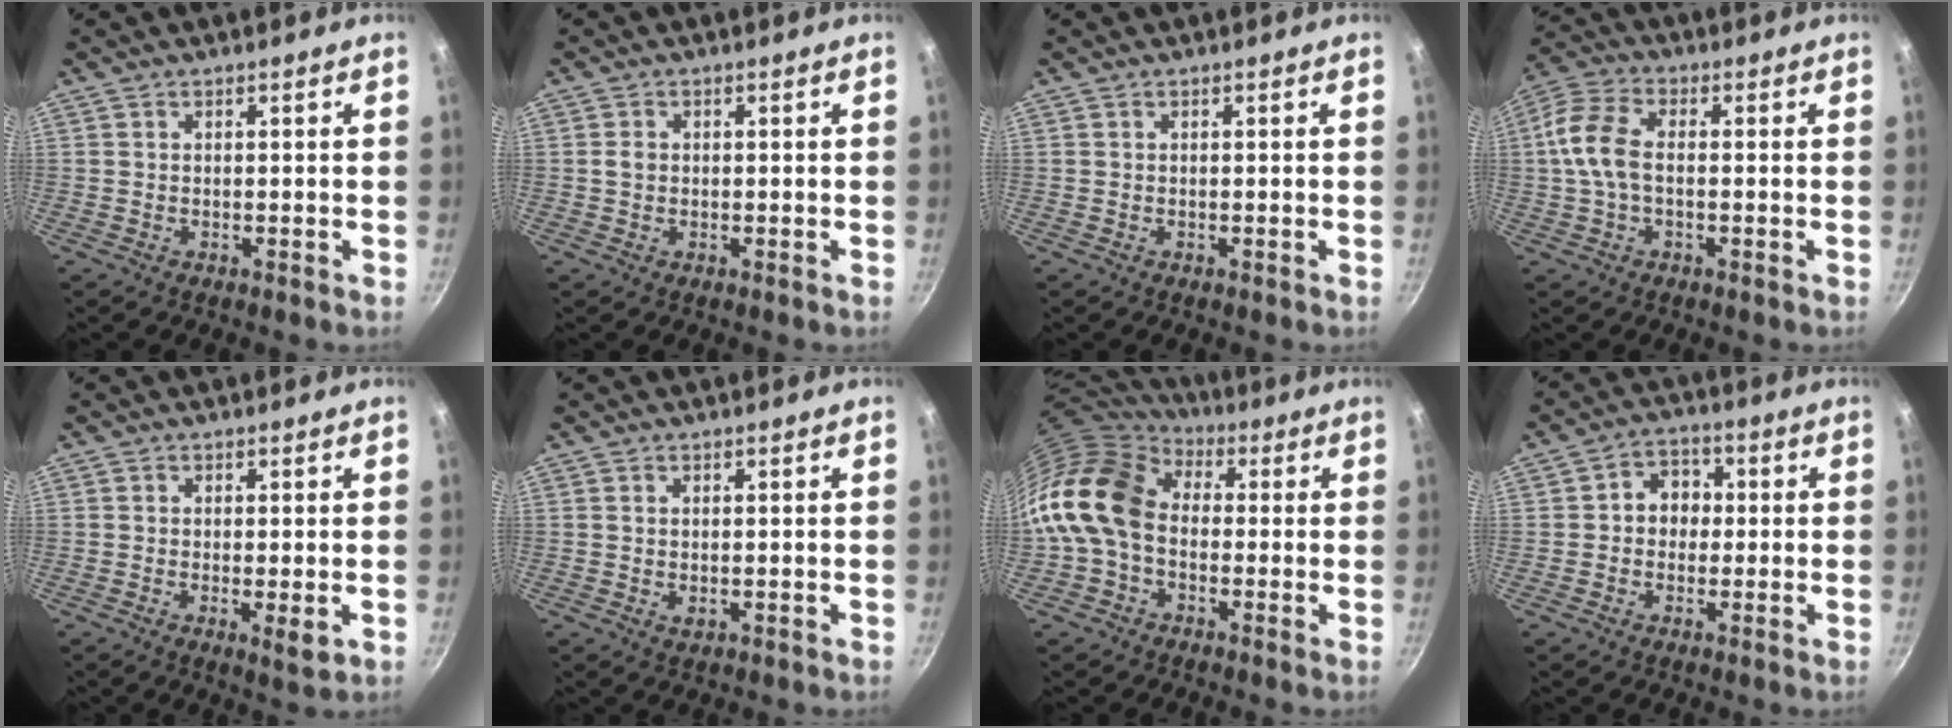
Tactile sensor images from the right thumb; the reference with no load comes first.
{"total": 1.5, "force": [0.0, 1.3, 0.9], "torque": [-0.011, 0.005, -0.001]}
{"total": 0.0}
{"total": 9.0, "force": [0.0, 5.2, 7.4], "torque": [-0.157, 0.026, -0.014]}
{"total": 3.0, "force": [-0.5, 0.8, 2.9], "torque": [-0.051, -0.013, -0.007]}
{"total": 1.2, "force": [0.1, 0.8, 0.9], "torque": [-0.015, -0.002, 0.002]}
{"total": 16.5, "force": [-0.4, 12.1, 11.2], "torque": [-0.204, 0.034, -0.027]}
{"total": 5.9, "force": [0.0, 5.1, 3.0], "torque": [-0.007, 0.013, -0.009]}